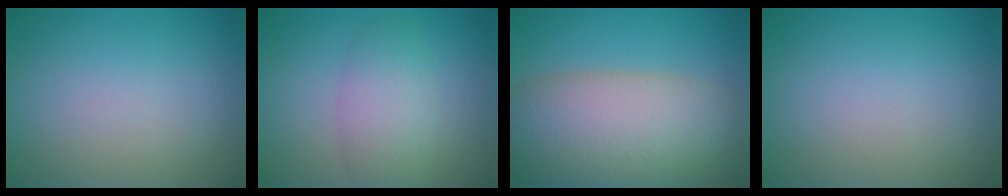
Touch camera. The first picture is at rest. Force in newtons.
{"total": 4.0, "press": 4.0, "slide": 0.1}
{"total": 11.8, "press": 11.7, "slide": 0.7}
{"total": 0.0}